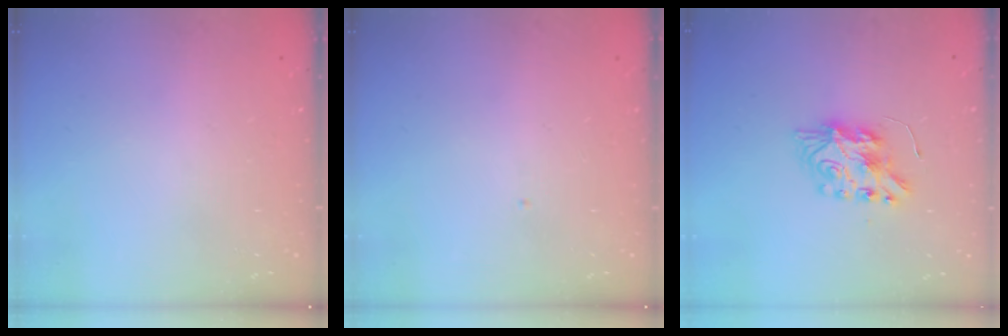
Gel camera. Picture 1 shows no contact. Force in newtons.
{"total": 0.0}
{"total": 8.4, "press": 8.4, "slide": 0.7}